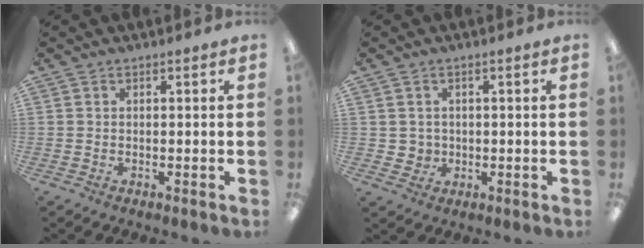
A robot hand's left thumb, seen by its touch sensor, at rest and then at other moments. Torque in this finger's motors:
{"motor_torque": [-0.07, 0.04, 0.03, -0.04, 0.00]}